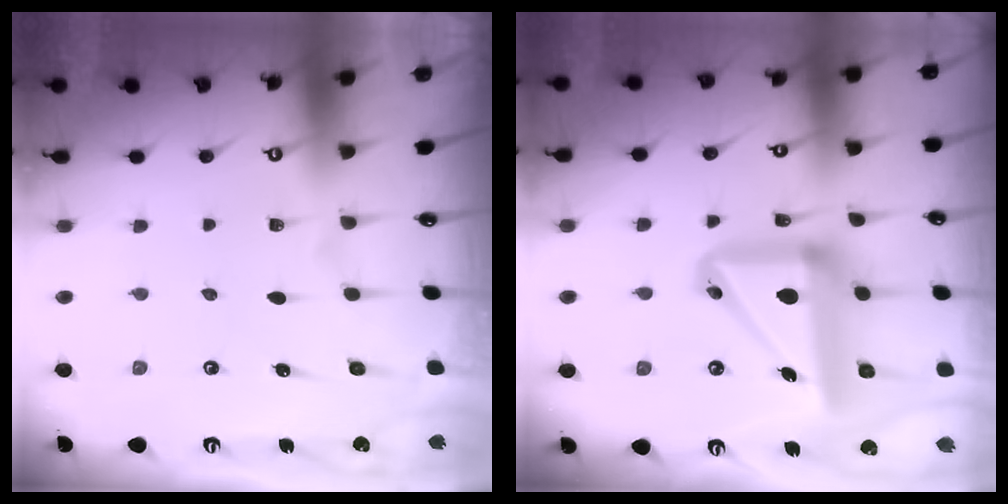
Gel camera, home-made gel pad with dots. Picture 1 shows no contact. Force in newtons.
{"total": 16.4, "press": 16.2, "slide": 2.6}